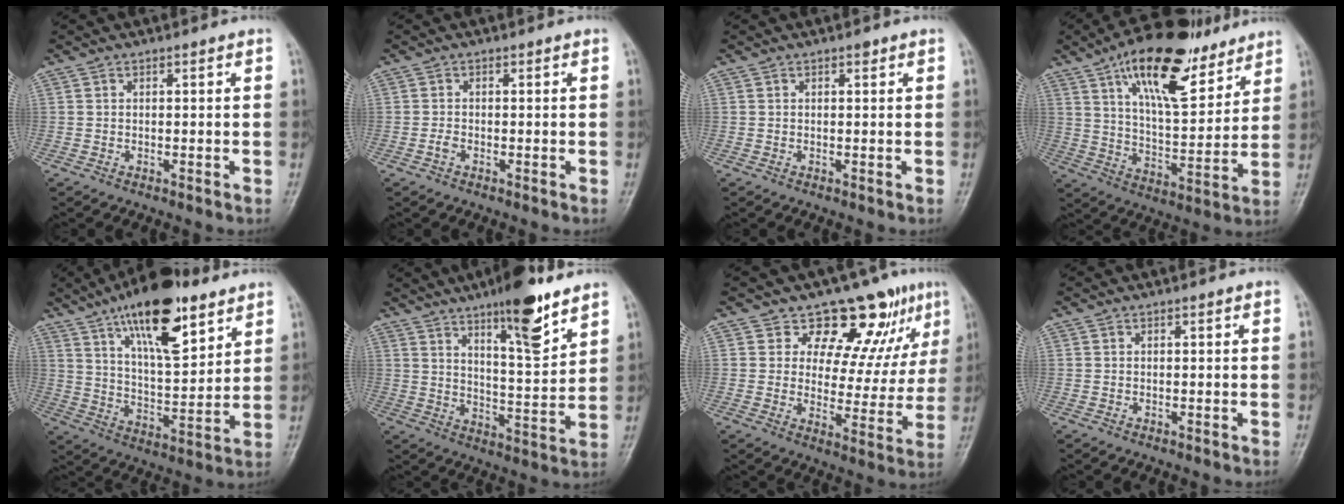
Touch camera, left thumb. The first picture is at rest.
{"total": 1.0, "force": [-0.5, 0.6, 0.7], "torque": [-0.013, 0.000, -0.012]}
{"total": 0.7, "force": [0.4, 0.4, 0.4], "torque": [-0.003, -0.001, 0.004]}
{"total": 19.9, "force": [12.4, 8.0, 13.4], "torque": [-0.183, -0.055, 0.209]}
{"total": 18.9, "force": [11.1, 7.0, 13.5], "torque": [-0.188, -0.050, 0.189]}
{"total": 13.6, "force": [9.0, 3.1, 9.7], "torque": [-0.130, -0.058, 0.144]}
{"total": 14.0, "force": [8.8, 7.2, 8.1], "torque": [-0.050, -0.051, 0.119]}
{"total": 0.0}